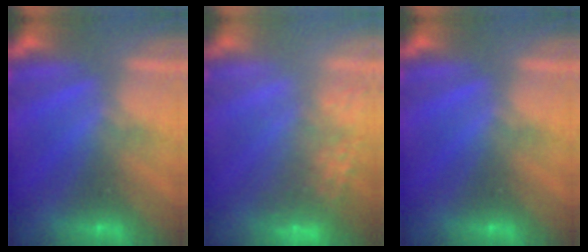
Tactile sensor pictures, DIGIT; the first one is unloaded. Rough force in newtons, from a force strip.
{"total": 9.1}
{"total": 0.0}